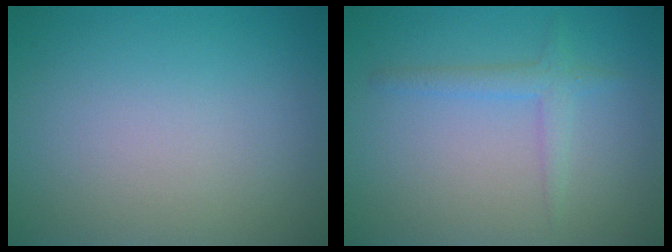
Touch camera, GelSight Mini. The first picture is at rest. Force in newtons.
{"total": 1.7, "press": 1.7, "slide": 0.0}